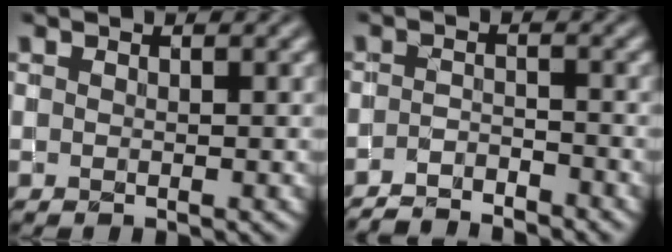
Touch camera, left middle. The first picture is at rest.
{"total": 3.3, "force": [-3.3, 0.4, 0.7], "torque": [-0.011, -0.004, -0.063]}